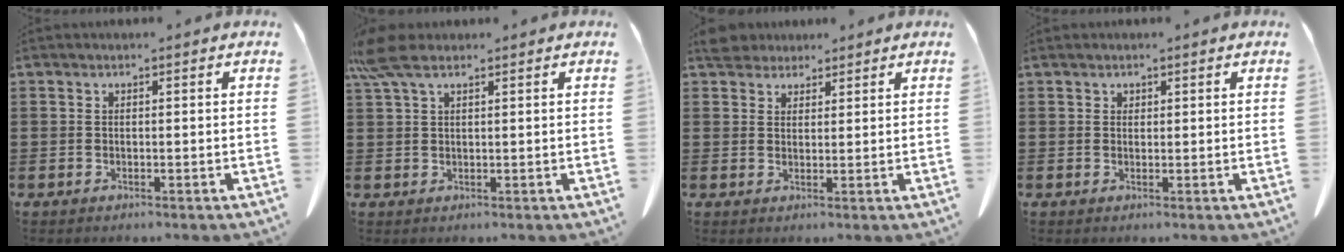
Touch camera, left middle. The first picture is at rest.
{"total": 5.0, "force": [2.9, 1.7, 3.7], "torque": [-0.095, -0.003, 0.051]}
{"total": 3.6, "force": [3.3, 1.3, 0.5], "torque": [-0.015, -0.004, 0.065]}
{"total": 0.7, "force": [0.7, 0.3, 0.1], "torque": [-0.005, -0.002, 0.015]}